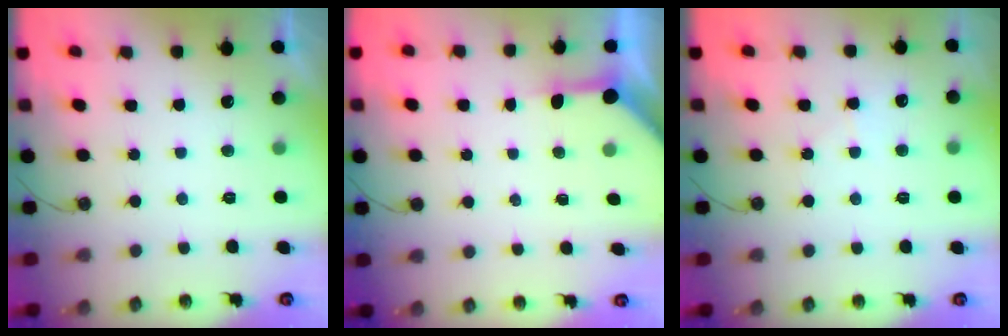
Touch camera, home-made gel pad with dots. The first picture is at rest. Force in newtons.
{"total": 4.2, "press": 4.2, "slide": 0.4}
{"total": 4.1, "press": 4.1, "slide": 0.5}